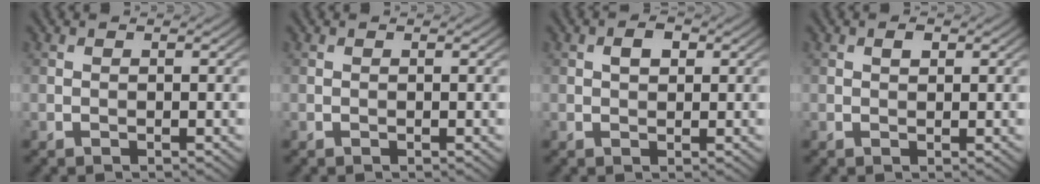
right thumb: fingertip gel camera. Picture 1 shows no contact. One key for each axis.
{"total": 0.0}
{"total": 1.9, "fx": 0.6, "fy": 1.2, "fz": 1.4, "tx": -0.023, "ty": 0.003, "tz": 0.007}
{"total": 1.1, "fx": 0.5, "fy": 0.6, "fz": 0.8, "tx": -0.011, "ty": -0.002, "tz": 0.009}